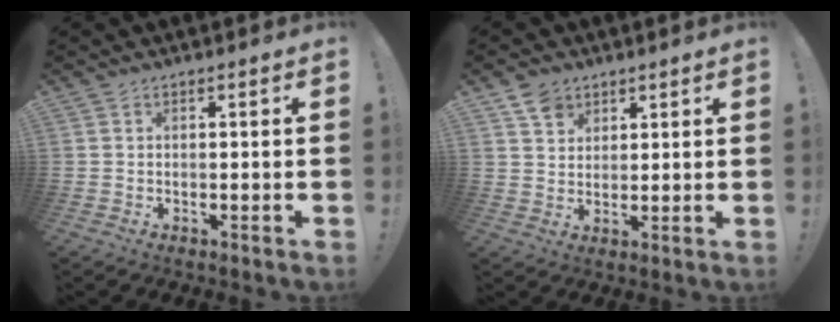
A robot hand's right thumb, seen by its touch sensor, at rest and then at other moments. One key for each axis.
{"total": 6.1, "fx": 4.2, "fy": 4.2, "fz": 1.1, "tx": -0.019, "ty": -0.021, "tz": 0.080}